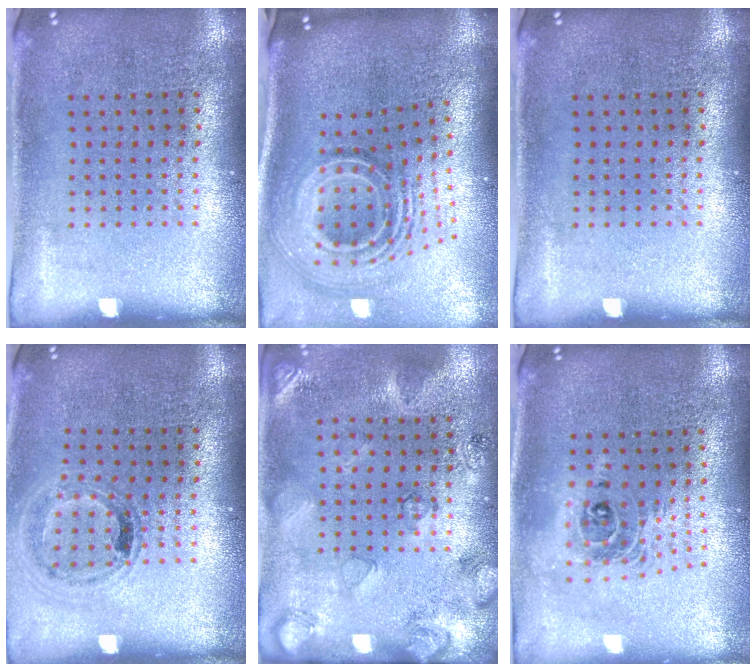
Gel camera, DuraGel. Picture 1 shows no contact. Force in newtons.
{"total": 2.9, "press": 1.8, "slide": 2.2}
{"total": 0.0}
{"total": 0.9, "press": 0.9, "slide": 0.1}
{"total": 2.6, "press": 1.8, "slide": 1.9}
{"total": 1.8, "press": 1.4, "slide": 1.1}